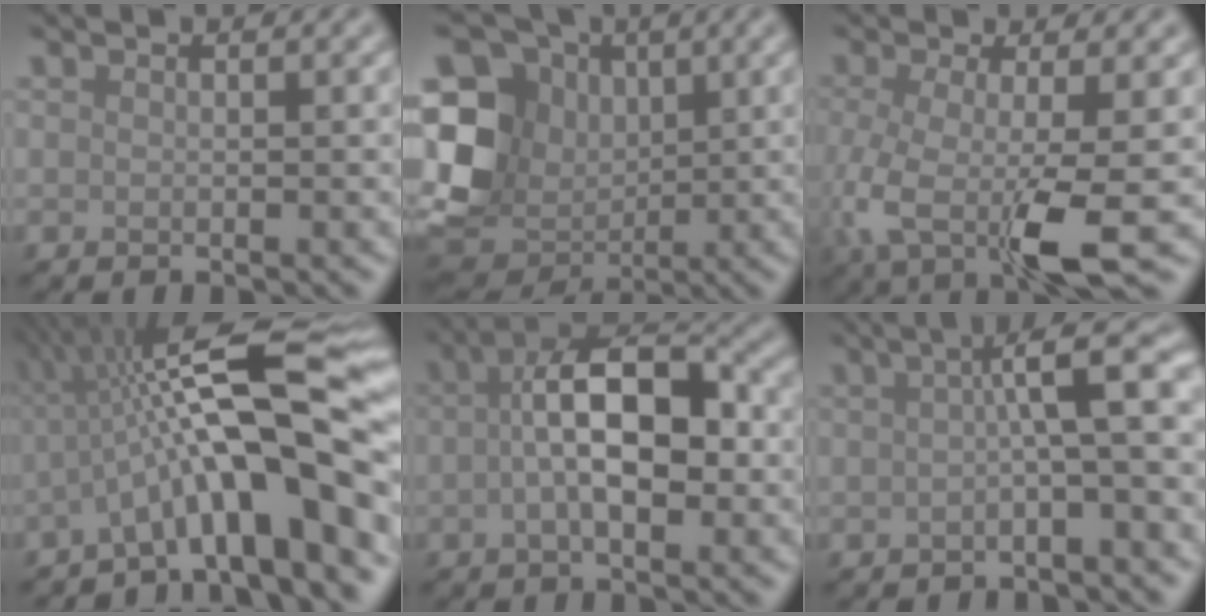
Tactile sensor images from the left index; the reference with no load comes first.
{"total": 9.5, "force": [1.0, 7.6, 5.5], "torque": [-0.125, 0.005, 0.016]}
{"total": 6.9, "force": [-1.6, 1.8, 6.4], "torque": [-0.140, -0.014, -0.035]}
{"total": 13.6, "force": [-1.5, 3.1, 13.2], "torque": [-0.197, 0.029, -0.027]}
{"total": 7.7, "force": [-0.1, 3.3, 7.0], "torque": [-0.119, 0.017, -0.012]}
{"total": 6.0, "force": [0.2, 1.2, 5.9], "torque": [-0.076, 0.022, -0.007]}